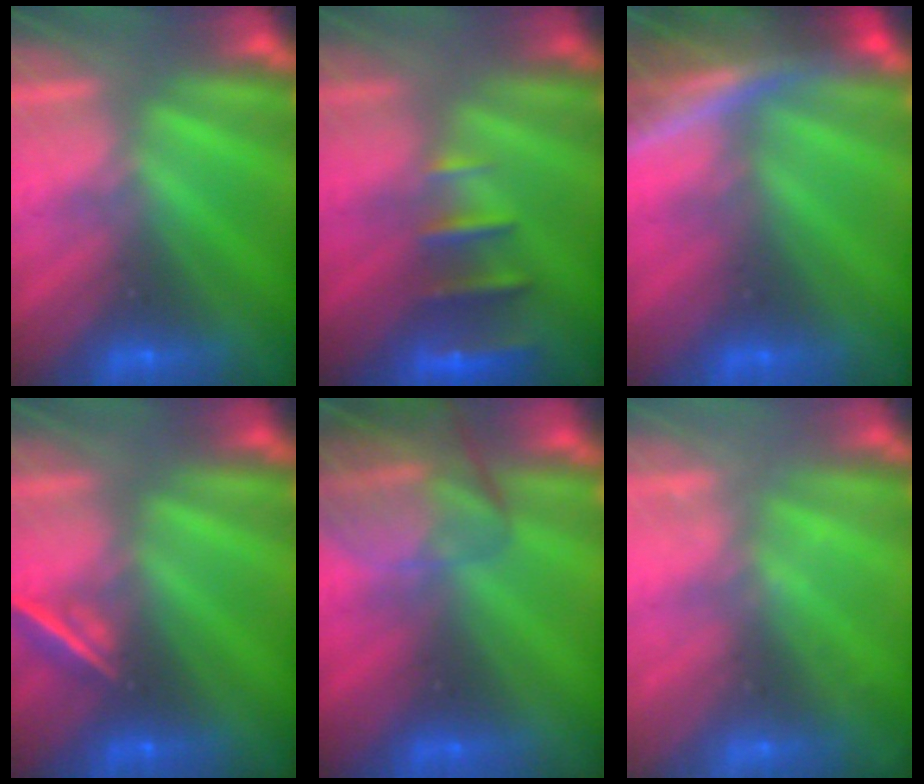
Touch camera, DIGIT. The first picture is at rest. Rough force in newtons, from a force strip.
{"total": 2.4}
{"total": 7.3}
{"total": 2.1}
{"total": 8.9}
{"total": 2.1}